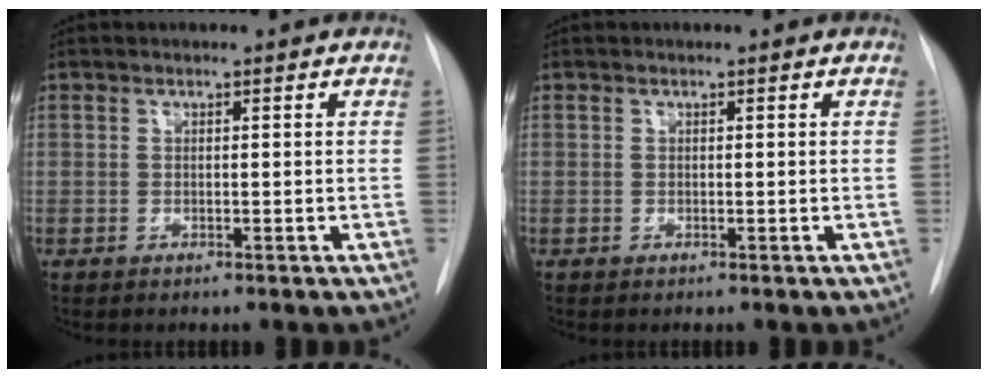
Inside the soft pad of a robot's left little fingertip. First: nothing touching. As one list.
[{"total": 0.0}]